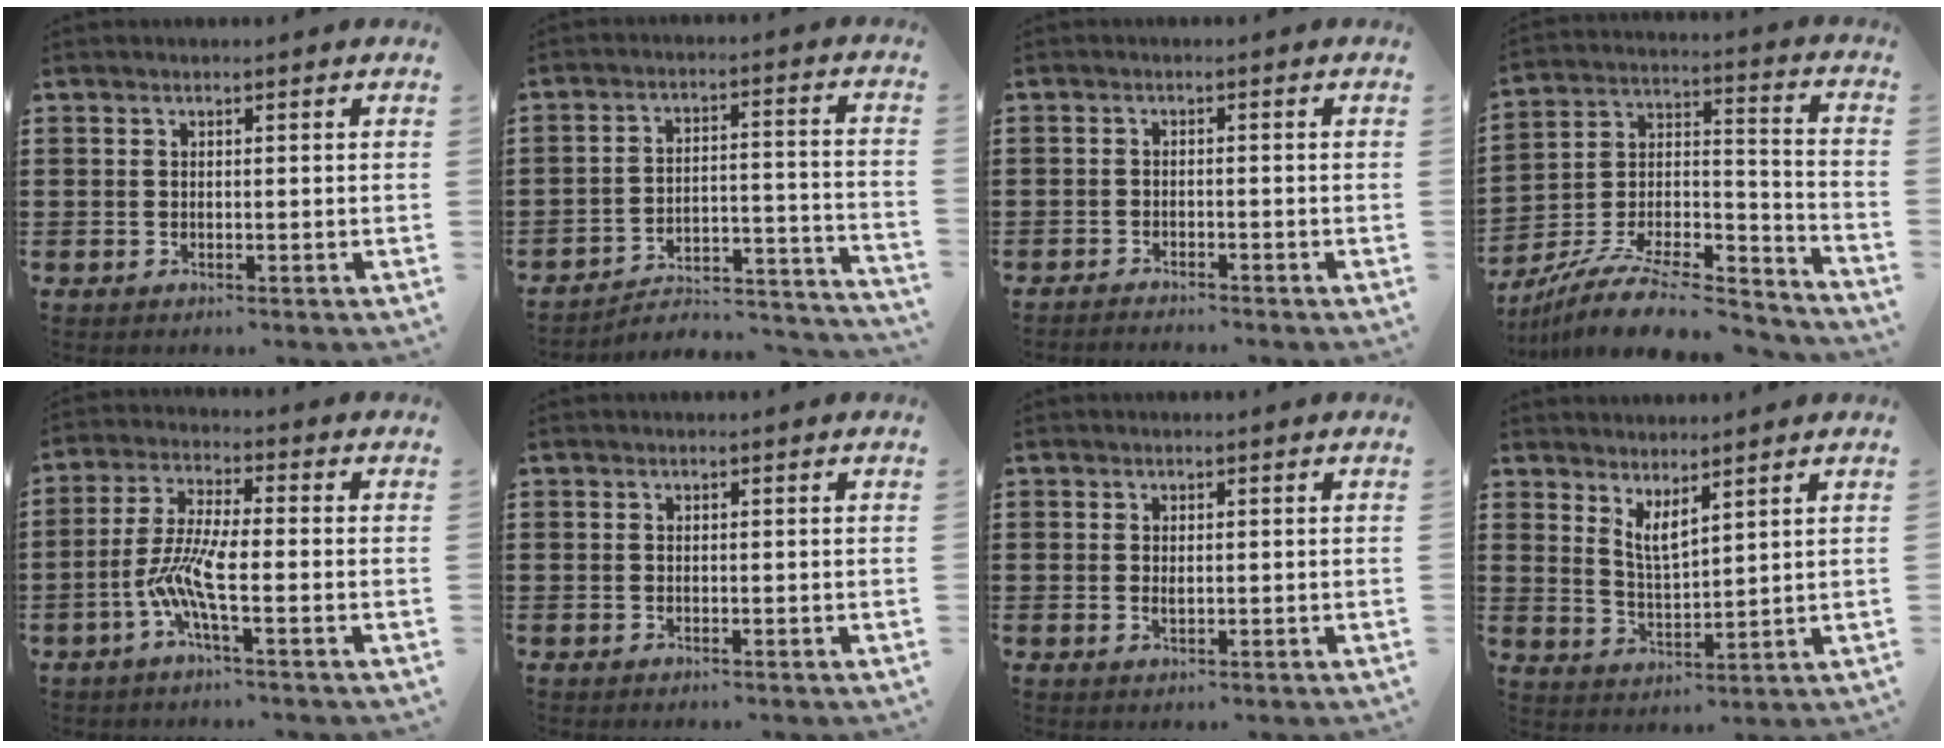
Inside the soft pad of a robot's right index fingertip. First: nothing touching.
{"total": 3.4, "force": [-3.0, 1.0, 1.3], "torque": [-0.032, -0.008, -0.070]}
{"total": 1.4, "force": [-1.4, 0.1, -0.1], "torque": [-0.003, 0.003, -0.030]}
{"total": 11.3, "force": [-9.4, 3.2, 5.5], "torque": [-0.092, 0.024, -0.177]}
{"total": 7.5, "force": [-2.8, 1.5, 6.8], "torque": [-0.163, -0.016, -0.063]}
{"total": 0.0}
{"total": 1.0, "force": [0.1, 0.4, 0.9], "torque": [-0.018, 0.004, -0.001]}
{"total": 3.7, "force": [3.0, 0.6, 2.1], "torque": [-0.050, -0.006, 0.054]}